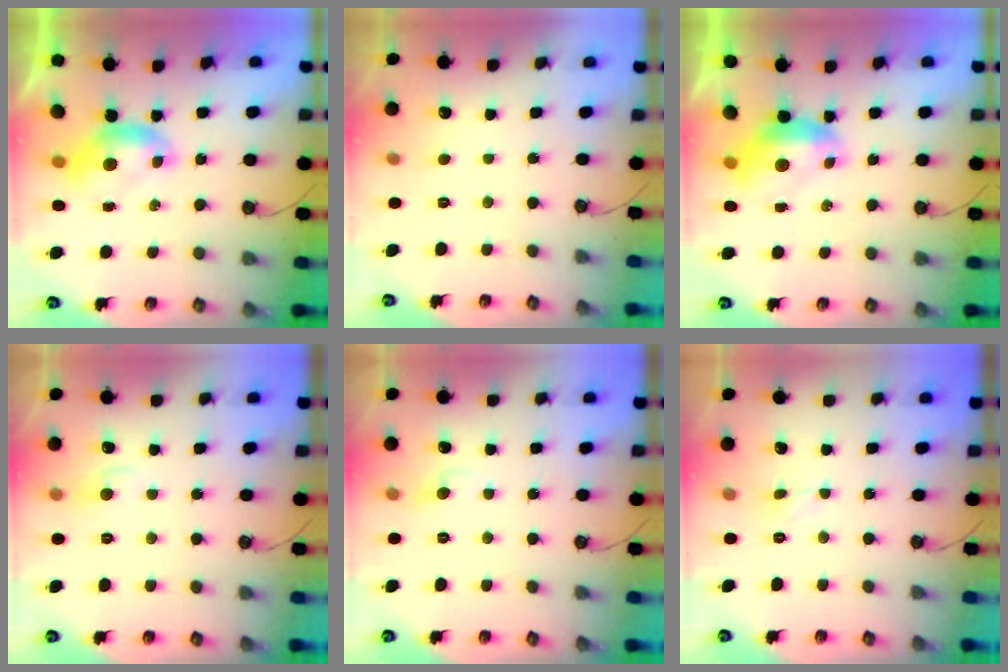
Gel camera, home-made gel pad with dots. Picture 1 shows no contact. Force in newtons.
{"total": 2.8, "press": 2.8, "slide": 0.4}
{"total": 1.3, "press": 1.0, "slide": 0.8}
{"total": 1.6, "press": 1.4, "slide": 0.8}
{"total": 1.3, "press": 1.0, "slide": 0.8}
{"total": 0.8, "press": 0.8, "slide": 0.3}